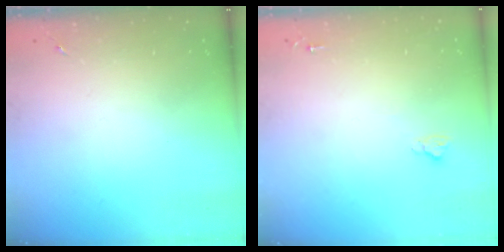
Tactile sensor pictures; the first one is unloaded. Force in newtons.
{"total": 2.6, "press": 2.5, "slide": 0.3}